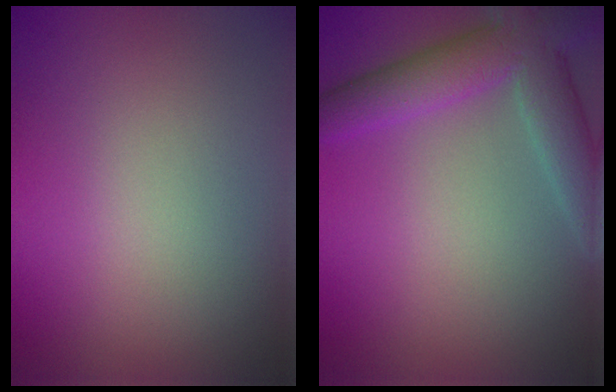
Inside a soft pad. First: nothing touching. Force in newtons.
{"total": 6.6, "press": 6.5, "slide": 0.5}